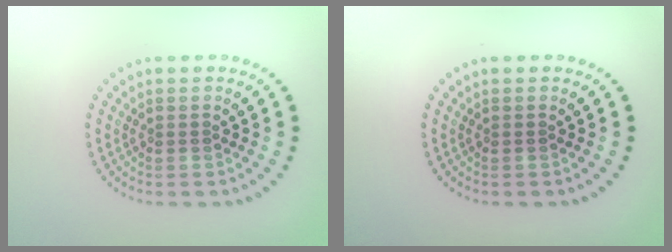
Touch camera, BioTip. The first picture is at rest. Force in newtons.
{"total": 0.0}